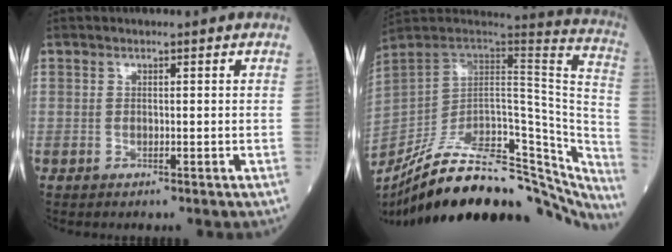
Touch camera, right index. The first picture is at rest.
{"total": 35.0, "force": [-28.3, 10.5, 17.8], "torque": [-0.230, -0.020, -0.395]}